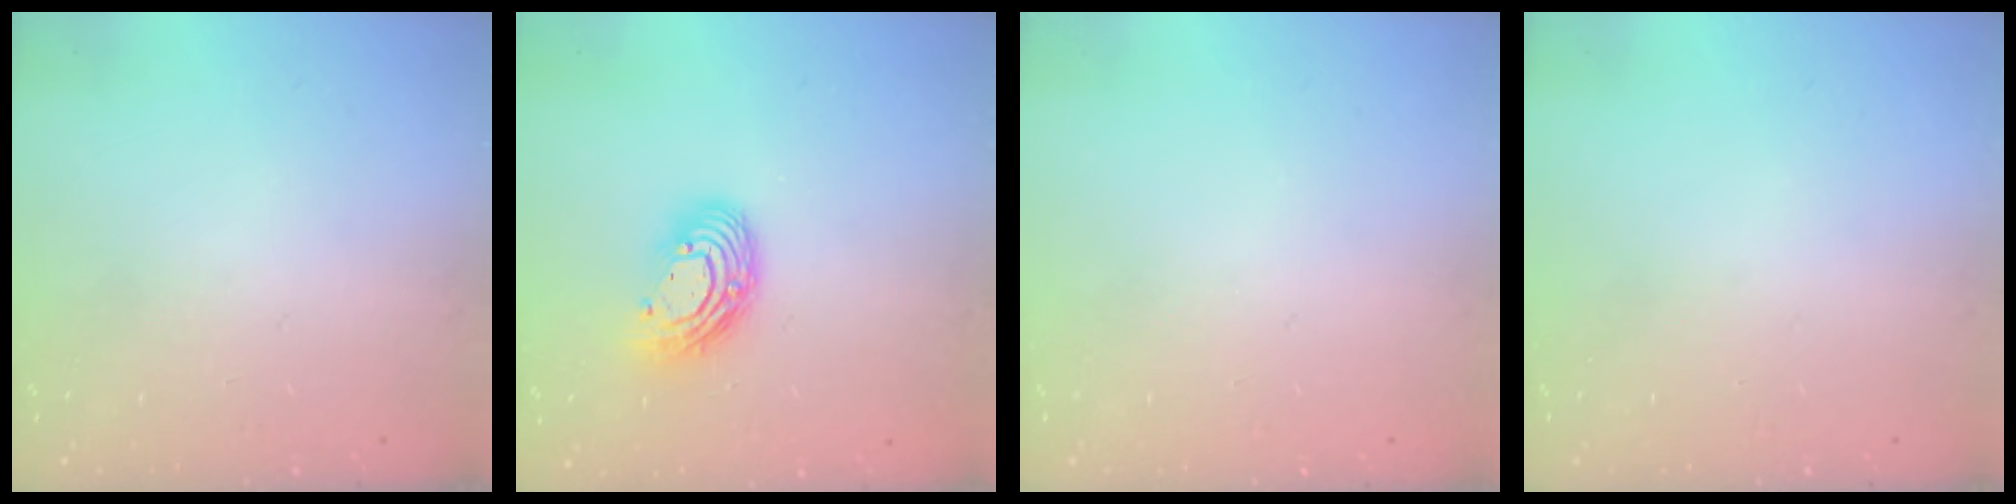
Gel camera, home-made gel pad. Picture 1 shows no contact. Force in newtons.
{"total": 11.8, "press": 11.8, "slide": 0.8}
{"total": 0.0}
{"total": 0.0}